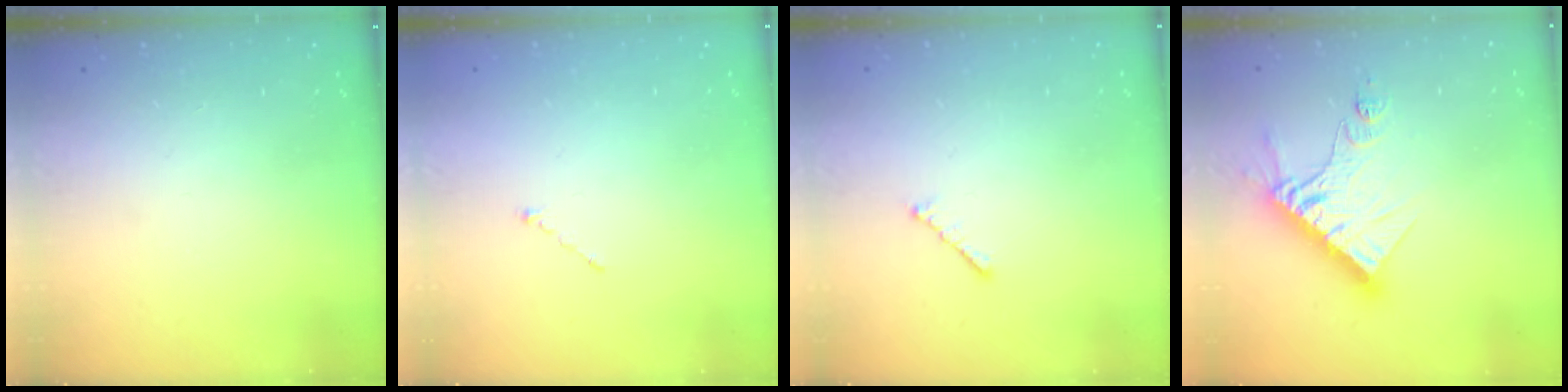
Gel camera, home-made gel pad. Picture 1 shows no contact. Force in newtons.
{"total": 1.0, "press": 0.9, "slide": 0.3}
{"total": 1.7, "press": 1.6, "slide": 0.5}
{"total": 14.0, "press": 13.9, "slide": 1.7}